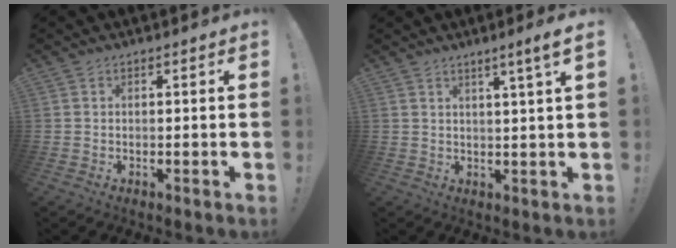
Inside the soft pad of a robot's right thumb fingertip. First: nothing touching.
{"total": 6.6, "force": [3.7, -1.2, 5.4], "torque": [-0.074, -0.024, 0.050]}